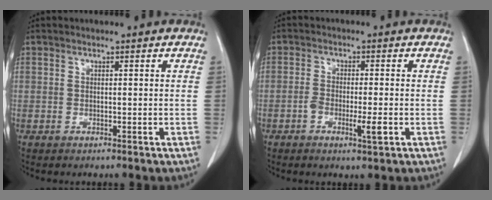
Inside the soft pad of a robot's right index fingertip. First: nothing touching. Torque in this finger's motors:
{"motor_torque": [0.12, -0.07, 0.10, 0.02]}